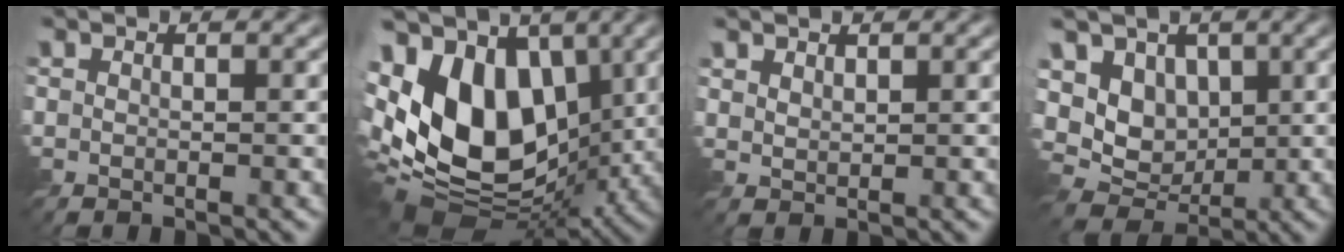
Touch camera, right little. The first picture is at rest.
{"total": 15.6, "force": [0.6, 10.1, 11.8], "torque": [-0.262, 0.002, -0.002]}
{"total": 1.2, "force": [1.0, 0.5, 0.4], "torque": [-0.008, 0.003, 0.022]}
{"total": 6.3, "force": [1.0, 5.0, 3.6], "torque": [-0.072, -0.008, 0.007]}